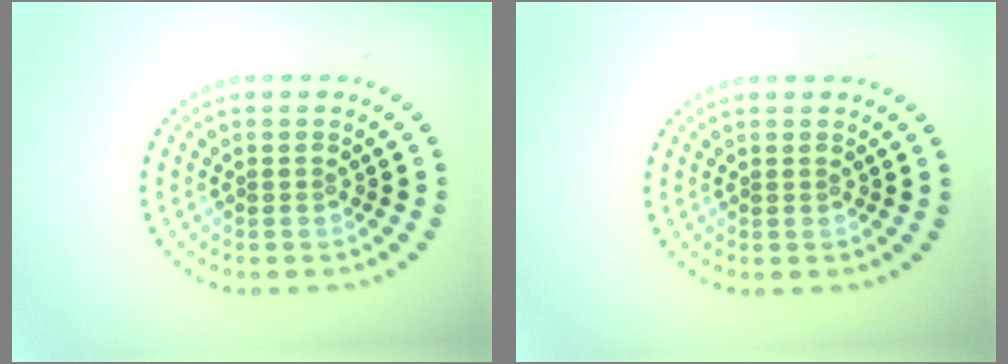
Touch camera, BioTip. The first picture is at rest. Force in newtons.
{"total": 0.0}